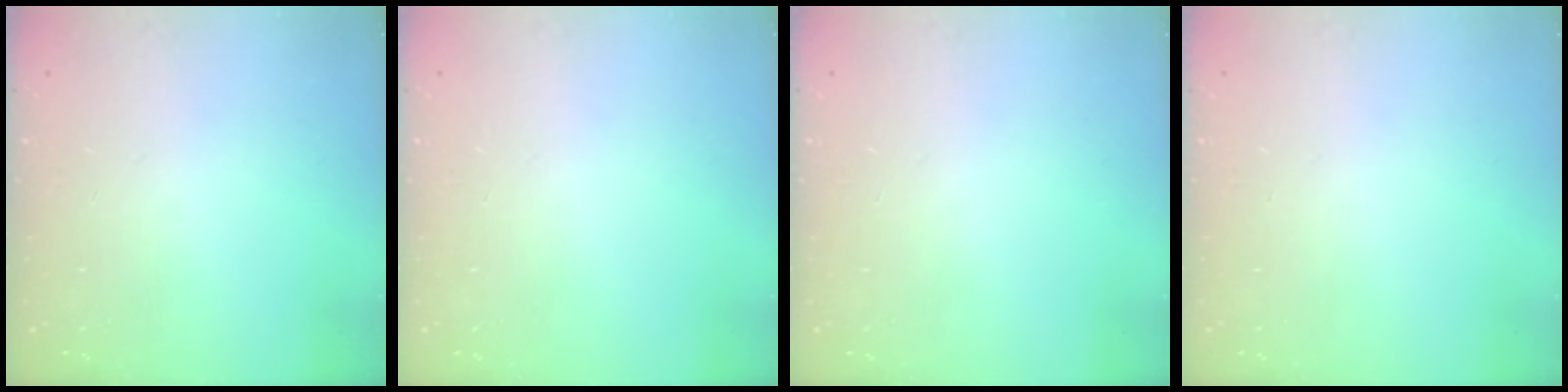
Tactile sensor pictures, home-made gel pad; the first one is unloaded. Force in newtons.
{"total": 0.0}
{"total": 0.0}
{"total": 0.0}